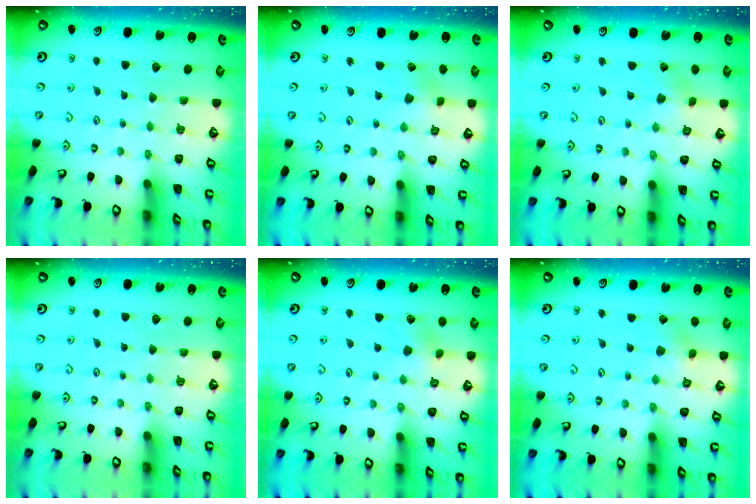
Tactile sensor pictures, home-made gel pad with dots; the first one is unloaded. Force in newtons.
{"total": 1.4, "press": 1.4, "slide": 0.2}
{"total": 0.8, "press": 0.7, "slide": 0.2}
{"total": 0.0}
{"total": 3.4, "press": 3.4, "slide": 0.4}
{"total": 2.1, "press": 2.1, "slide": 0.2}